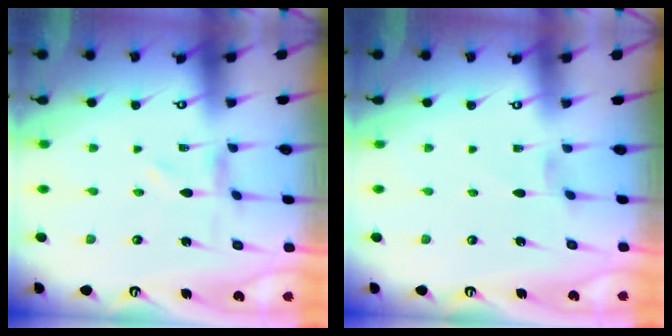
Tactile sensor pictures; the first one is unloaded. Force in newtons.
{"total": 1.3, "press": 1.2, "slide": 0.4}